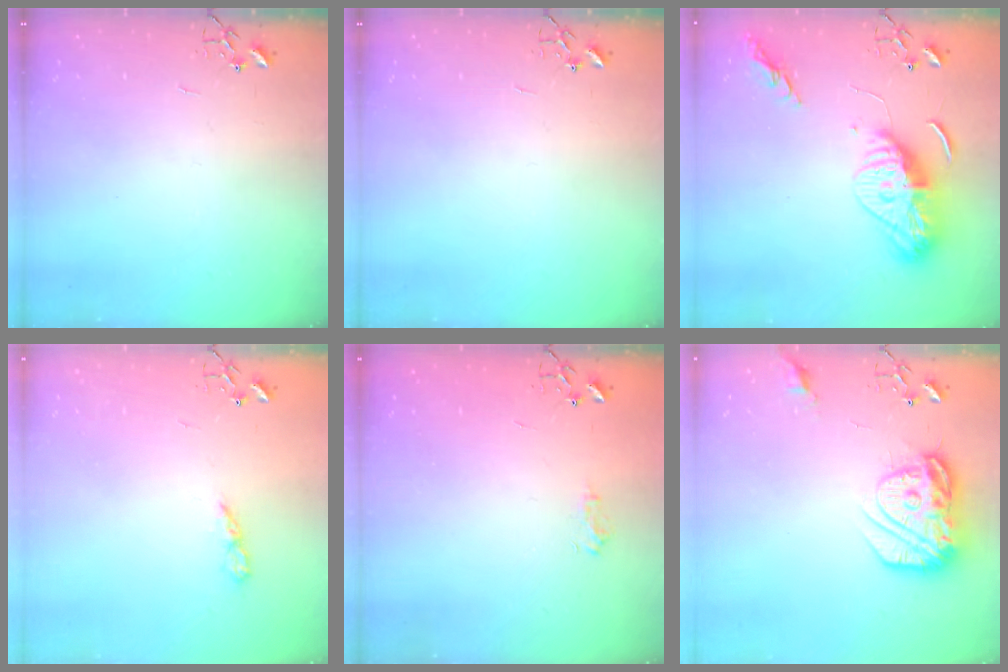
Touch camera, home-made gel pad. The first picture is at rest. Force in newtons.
{"total": 0.0}
{"total": 15.2, "press": 15.2, "slide": 1.3}
{"total": 5.8, "press": 5.7, "slide": 0.6}
{"total": 6.6, "press": 6.6, "slide": 0.8}
{"total": 17.7, "press": 17.6, "slide": 1.4}